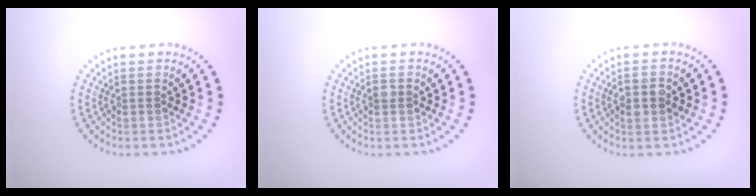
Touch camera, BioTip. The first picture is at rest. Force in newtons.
{"total": 1.0, "press": 1.0, "slide": 0.2}
{"total": 2.8, "press": 2.8, "slide": 0.1}